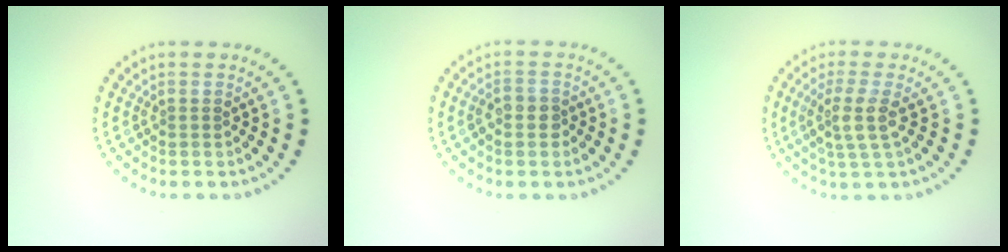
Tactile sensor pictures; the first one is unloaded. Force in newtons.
{"total": 1.9, "press": 1.8, "slide": 0.6}
{"total": 2.9, "press": 2.4, "slide": 1.6}